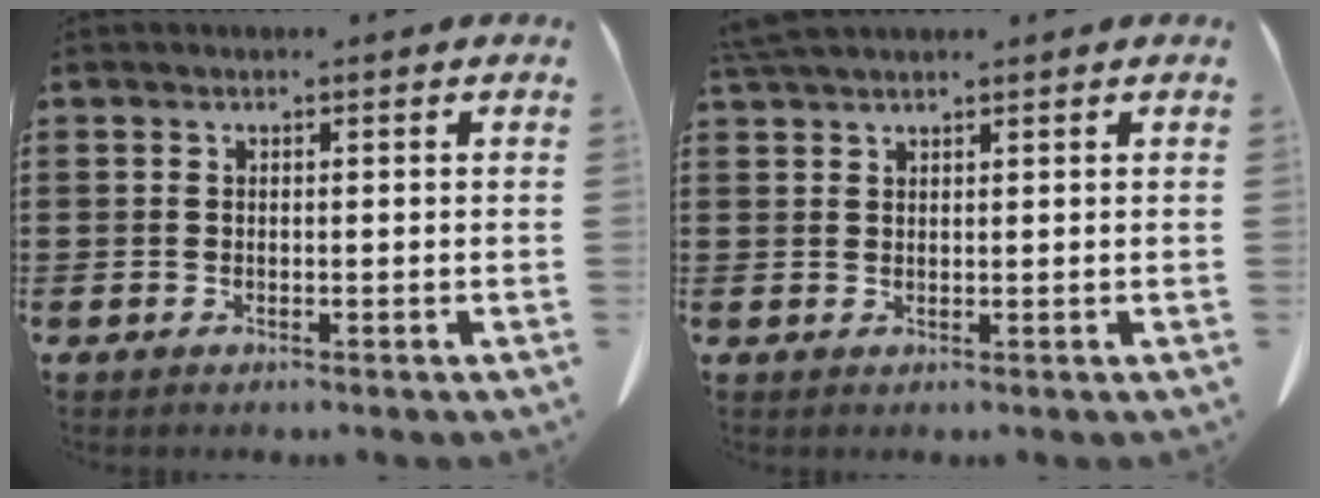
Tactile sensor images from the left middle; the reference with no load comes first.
{"total": 2.2, "force": [2.0, 0.2, 0.9], "torque": [-0.024, 0.001, 0.040]}